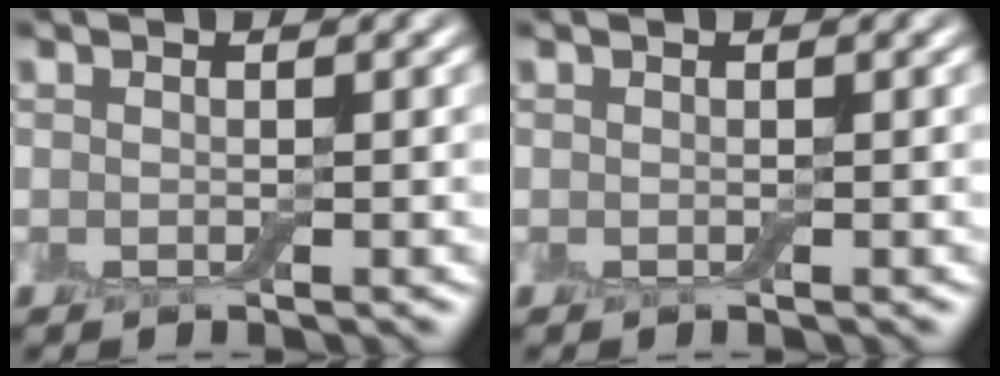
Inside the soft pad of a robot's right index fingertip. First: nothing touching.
{"total": 0.0}